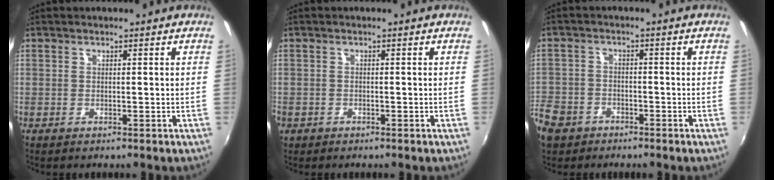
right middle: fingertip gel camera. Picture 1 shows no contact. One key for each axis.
{"total": 2.1, "fx": -1.2, "fy": 1.6, "fz": 0.7, "tx": -0.019, "ty": -0.003, "tz": -0.020}
{"total": 10.8, "fx": -5.6, "fy": 8.6, "fz": 3.4, "tx": -0.125, "ty": 0.011, "tz": -0.094}